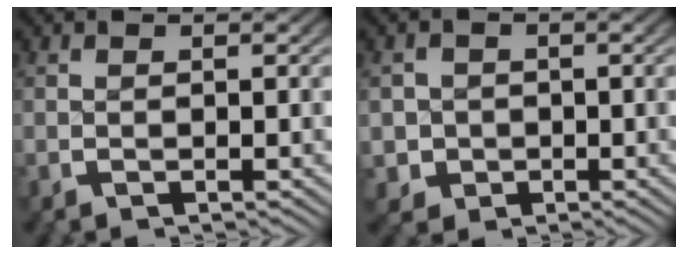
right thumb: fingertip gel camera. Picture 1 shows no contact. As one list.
[{"total": 4.9, "force": [-1.2, 4.5, 1.6], "torque": [-0.044, -0.030, -0.009]}]